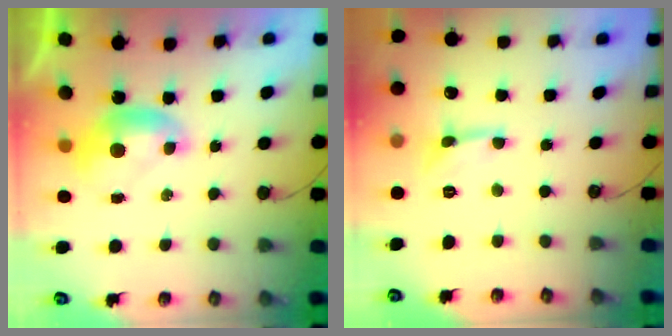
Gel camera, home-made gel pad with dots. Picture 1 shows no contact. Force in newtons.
{"total": 0.0}